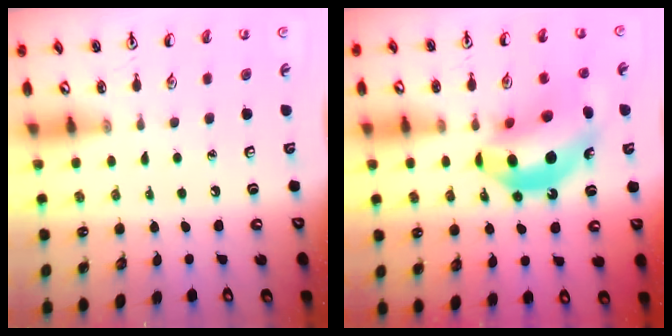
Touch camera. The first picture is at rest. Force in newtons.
{"total": 15.6, "press": 14.8, "slide": 4.7}